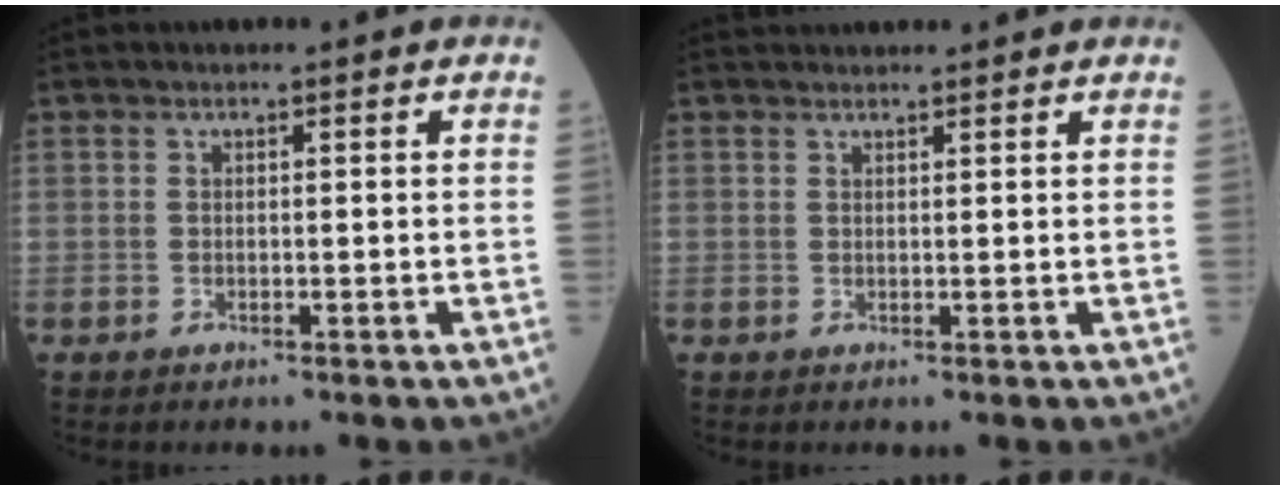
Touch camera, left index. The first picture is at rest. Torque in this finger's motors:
{"motor_torque": [-0.07, -0.05, -0.02, 0.00]}